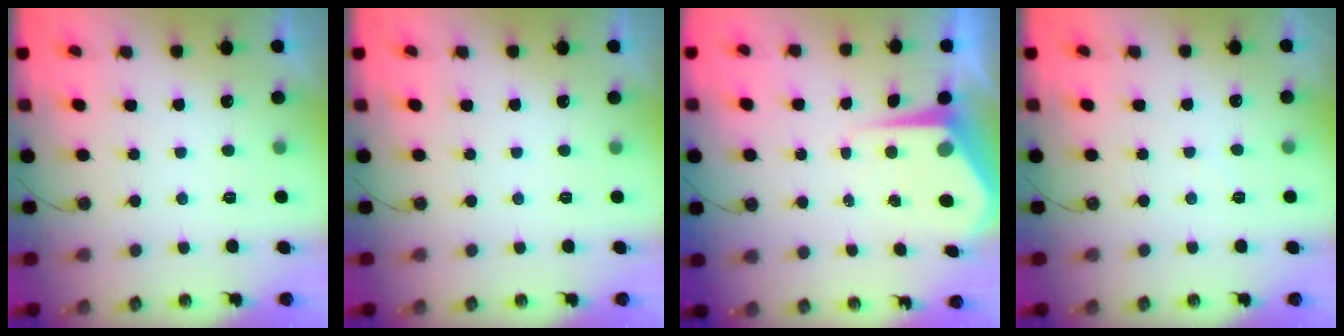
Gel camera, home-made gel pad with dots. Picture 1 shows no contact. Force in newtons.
{"total": 0.0}
{"total": 7.6, "press": 7.5, "slide": 0.8}
{"total": 2.4, "press": 2.4, "slide": 0.4}